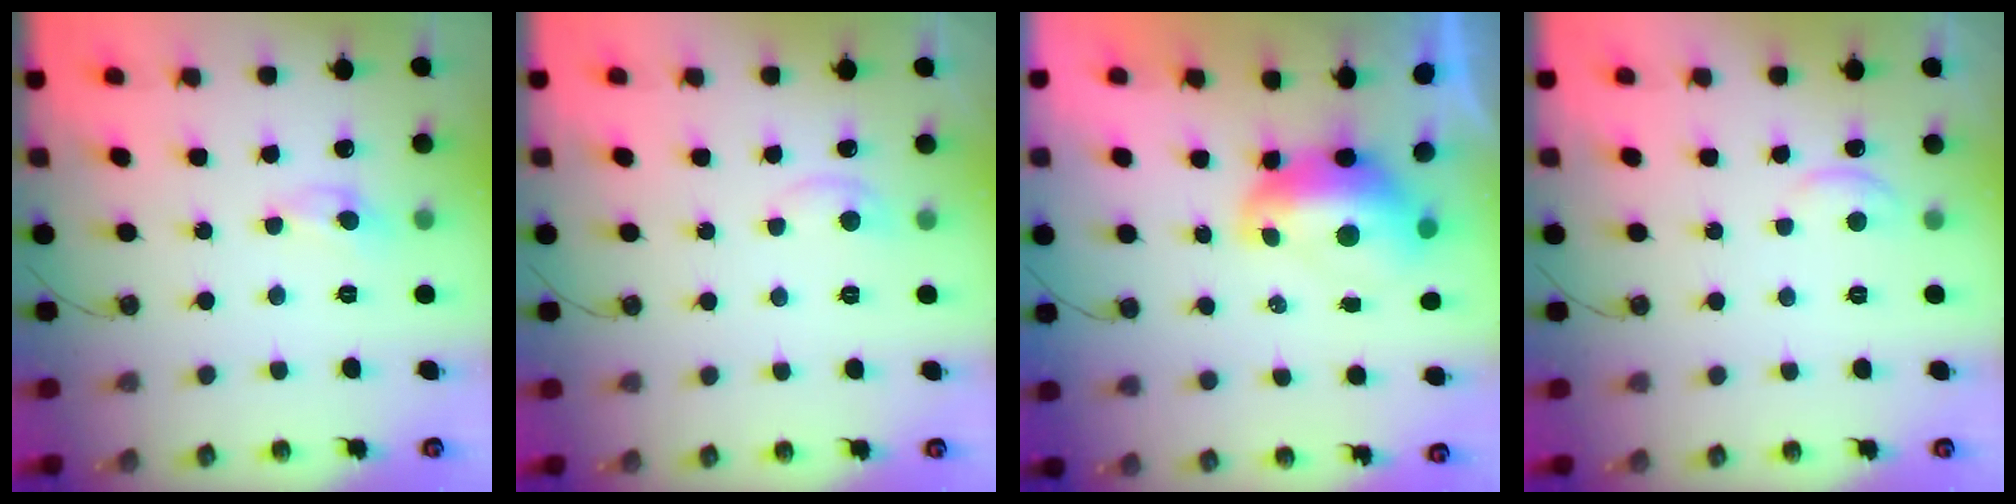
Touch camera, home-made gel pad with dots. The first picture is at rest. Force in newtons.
{"total": 1.2, "press": 0.9, "slide": 0.8}
{"total": 2.9, "press": 2.8, "slide": 0.7}
{"total": 2.0, "press": 2.0, "slide": 0.3}